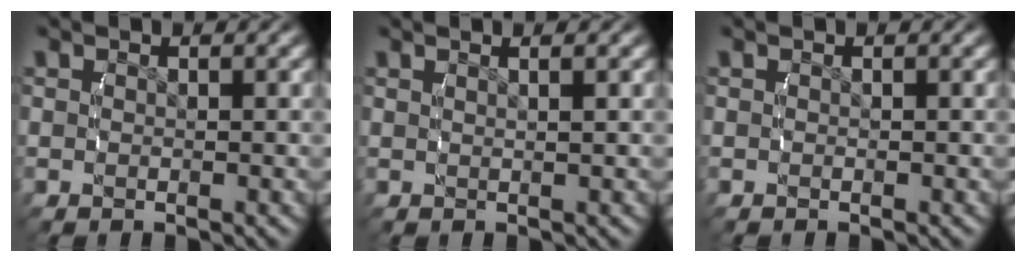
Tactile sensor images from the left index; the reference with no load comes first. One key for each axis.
{"total": 1.5, "fx": 0.8, "fy": -0.6, "fz": 1.1, "tx": -0.012, "ty": 0.002, "tz": 0.018}
{"total": 0.0}